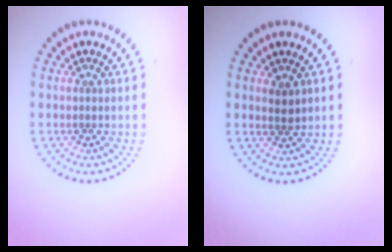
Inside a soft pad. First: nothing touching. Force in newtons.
{"total": 1.3, "press": 1.1, "slide": 0.6}